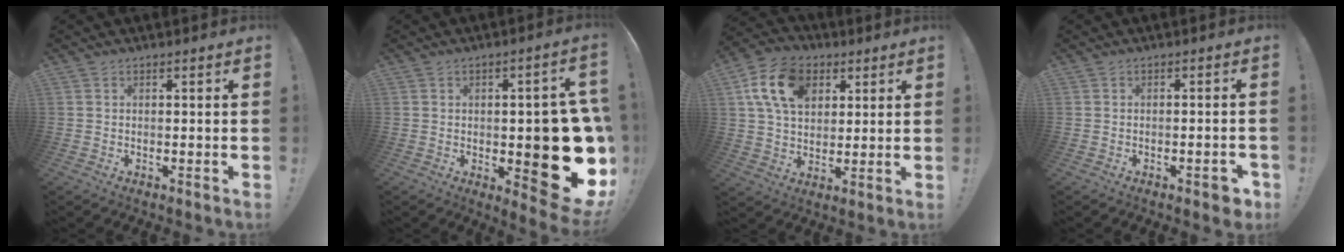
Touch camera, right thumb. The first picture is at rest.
{"total": 18.9, "force": [-2.9, 7.3, 17.2], "torque": [-0.200, 0.005, -0.026]}
{"total": 15.5, "force": [5.9, 10.9, 9.3], "torque": [-0.157, -0.007, 0.115]}
{"total": 3.4, "force": [-1.9, 1.1, 2.6], "torque": [-0.028, 0.008, -0.029]}